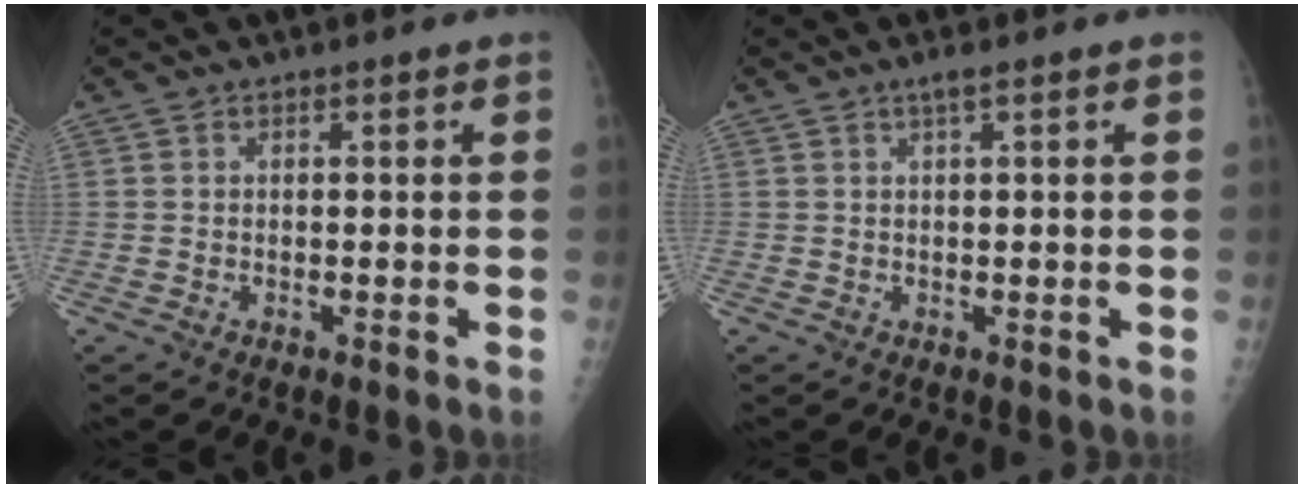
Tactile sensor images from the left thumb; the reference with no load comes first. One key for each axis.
{"total": 1.3, "fx": 0.7, "fy": 0.0, "fz": 1.0, "tx": -0.023, "ty": 0.005, "tz": 0.014}